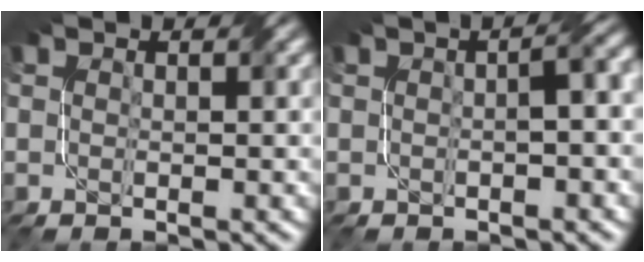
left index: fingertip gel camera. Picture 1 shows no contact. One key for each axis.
{"total": 2.8, "fx": 0.0, "fy": 0.7, "fz": 2.8, "tx": -0.035, "ty": 0.016, "tz": 0.001}